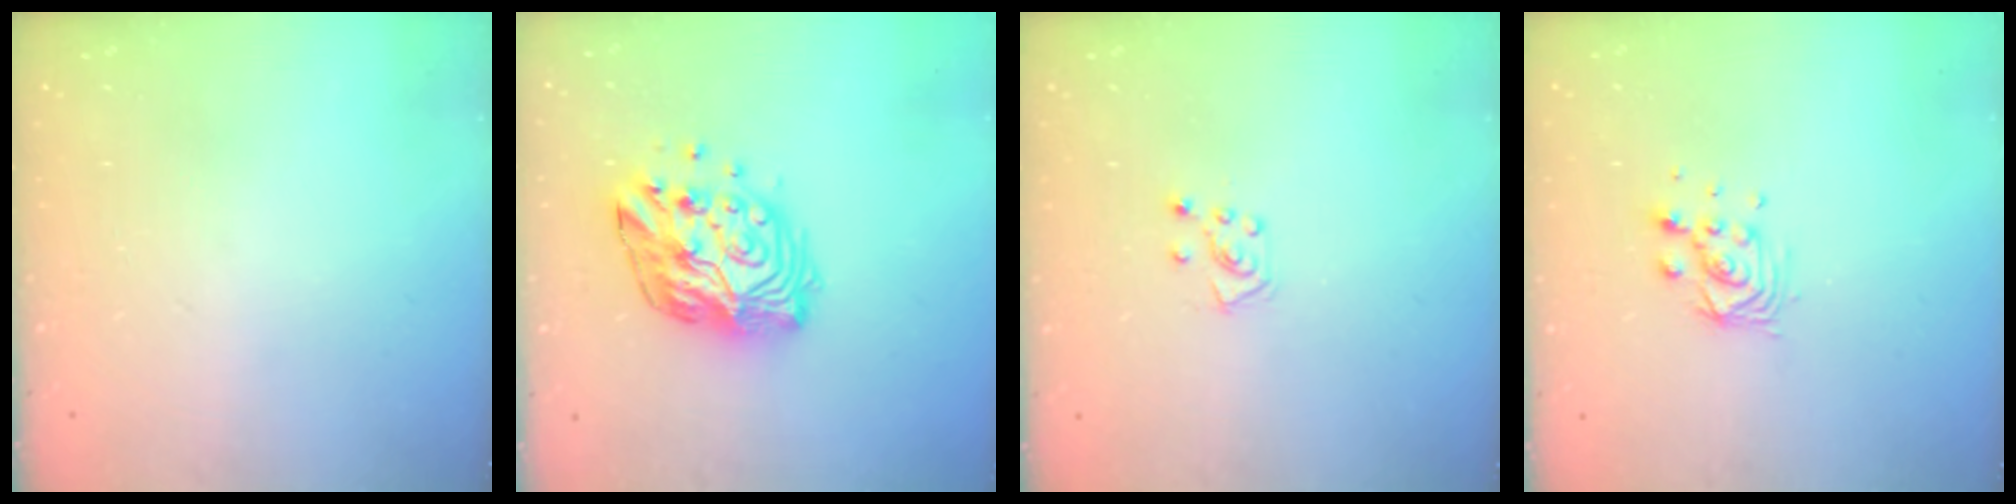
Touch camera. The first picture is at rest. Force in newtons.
{"total": 14.2, "press": 14.2, "slide": 1.3}
{"total": 6.2, "press": 6.1, "slide": 0.6}
{"total": 6.8, "press": 6.8, "slide": 0.5}